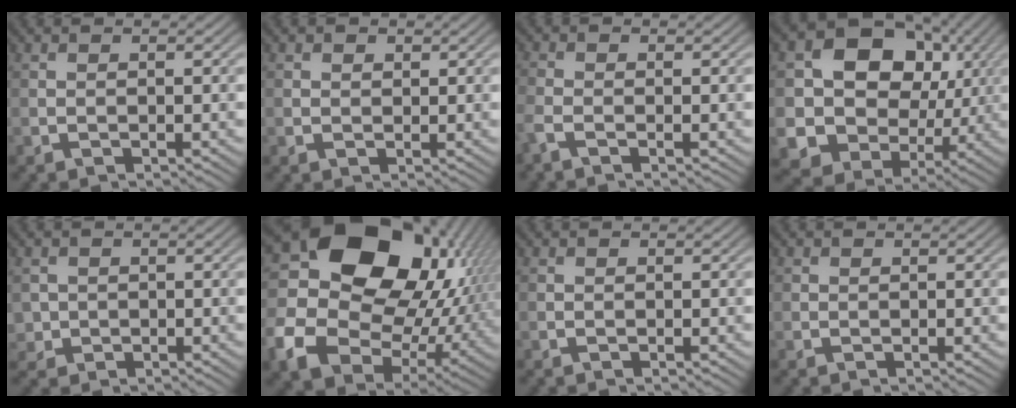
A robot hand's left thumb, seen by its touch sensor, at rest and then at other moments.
{"total": 1.2, "force": [0.6, 1.0, 0.3], "torque": [-0.006, -0.002, 0.009]}
{"total": 1.9, "force": [-1.2, 0.4, 1.4], "torque": [-0.037, -0.004, -0.035]}
{"total": 15.6, "force": [3.0, 13.0, 8.1], "torque": [-0.183, 0.000, 0.061]}
{"total": 2.1, "force": [0.0, 2.1, 0.2], "torque": [-0.008, -0.008, 0.001]}
{"total": 20.7, "force": [2.2, 16.6, 12.2], "torque": [-0.295, -0.044, 0.078]}
{"total": 0.0}
{"total": 0.7, "force": [0.3, 0.6, 0.1], "torque": [0.000, -0.003, 0.006]}